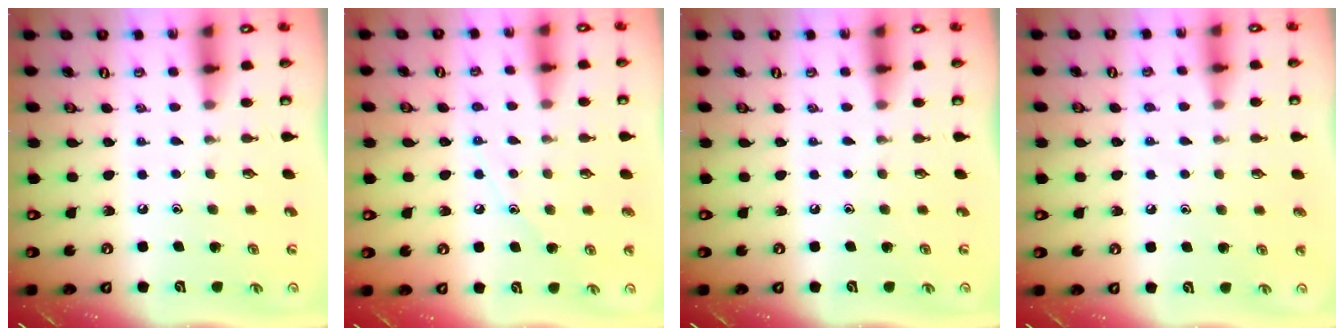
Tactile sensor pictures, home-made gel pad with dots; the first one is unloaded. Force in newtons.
{"total": 7.1, "press": 7.1, "slide": 0.4}
{"total": 0.0}
{"total": 4.1, "press": 4.1, "slide": 0.4}